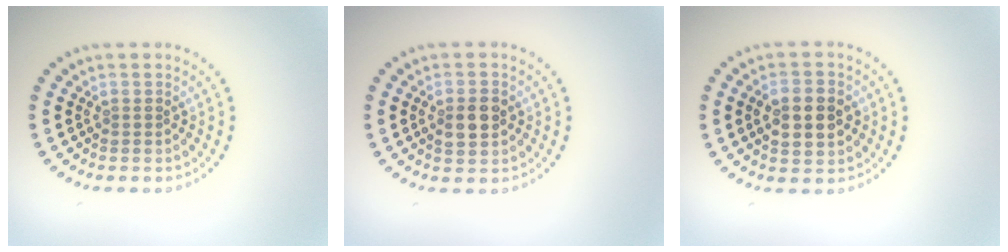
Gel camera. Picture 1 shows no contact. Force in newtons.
{"total": 2.8, "press": 2.8, "slide": 0.2}
{"total": 4.4, "press": 4.4, "slide": 0.1}